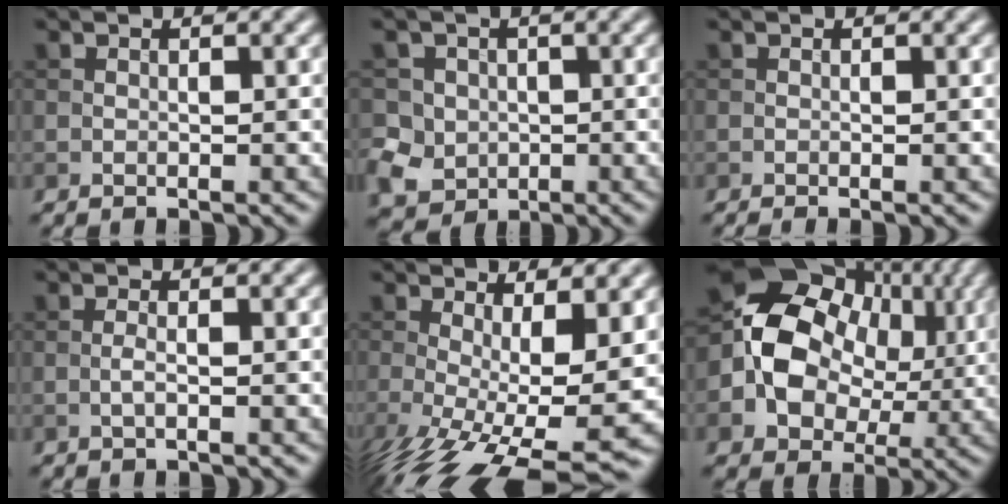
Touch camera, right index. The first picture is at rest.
{"total": 5.5, "force": [-1.3, 5.1, 1.7], "torque": [-0.039, 0.000, -0.045]}
{"total": 0.6, "force": [-0.3, 0.2, 0.5], "torque": [-0.005, -0.004, -0.008]}
{"total": 1.0, "force": [-0.3, 0.2, 1.0], "torque": [-0.021, 0.000, -0.008]}
{"total": 11.8, "force": [-3.6, 3.6, 10.6], "torque": [-0.178, -0.029, -0.048]}
{"total": 12.4, "force": [0.3, 9.9, 7.4], "torque": [-0.121, 0.007, -0.004]}